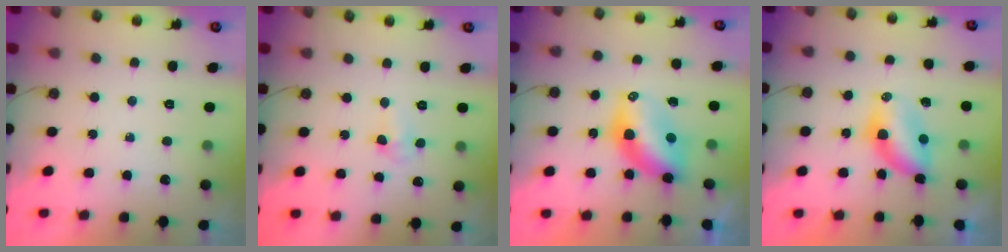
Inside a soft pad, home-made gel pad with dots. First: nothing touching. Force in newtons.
{"total": 2.8, "press": 2.6, "slide": 0.9}
{"total": 8.0, "press": 8.0, "slide": 0.7}
{"total": 6.3, "press": 6.3, "slide": 0.2}